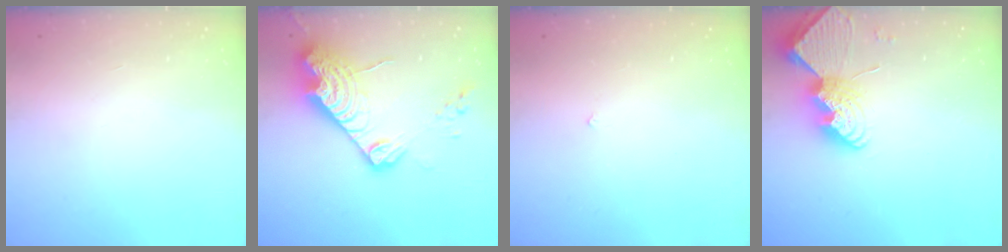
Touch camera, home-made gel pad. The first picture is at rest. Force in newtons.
{"total": 17.5, "press": 17.4, "slide": 1.6}
{"total": 2.1, "press": 2.1, "slide": 0.4}
{"total": 12.9, "press": 12.9, "slide": 0.7}